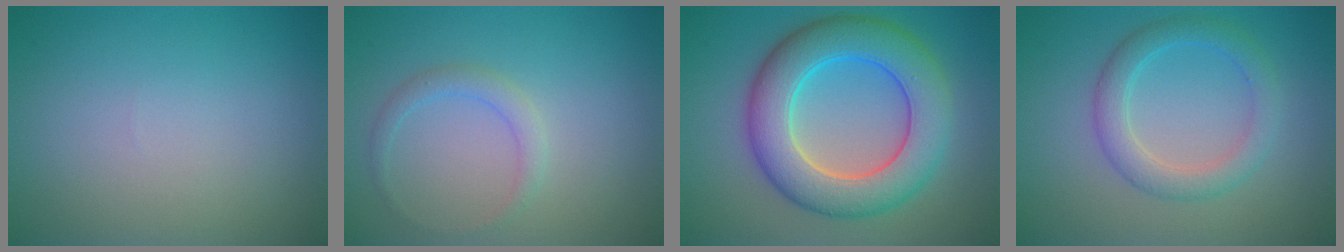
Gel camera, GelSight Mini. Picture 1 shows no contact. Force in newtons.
{"total": 1.5, "press": 1.5, "slide": 0.0}
{"total": 8.9, "press": 8.9, "slide": 0.2}
{"total": 3.2, "press": 3.2, "slide": 0.2}